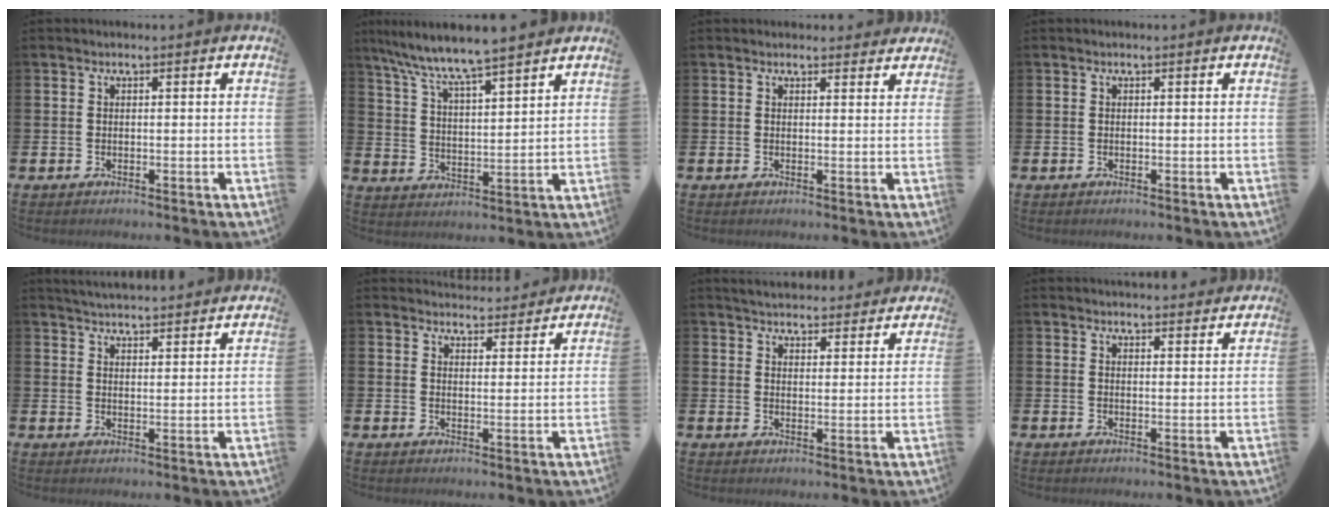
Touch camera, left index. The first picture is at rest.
{"total": 8.0, "force": [7.5, 0.3, 2.6], "torque": [-0.081, -0.044, 0.133]}
{"total": 1.3, "force": [1.2, 0.4, 0.0], "torque": [0.010, -0.004, 0.020]}
{"total": 0.0}
{"total": 4.2, "force": [4.2, 0.0, 0.0], "torque": [-0.014, -0.024, 0.078]}
{"total": 3.8, "force": [3.7, 0.6, -0.3], "torque": [0.009, -0.025, 0.066]}
{"total": 4.4, "force": [4.3, 0.8, 0.0], "torque": [-0.010, -0.029, 0.076]}
{"total": 2.8, "force": [2.8, 0.3, -0.1], "torque": [0.009, -0.020, 0.049]}